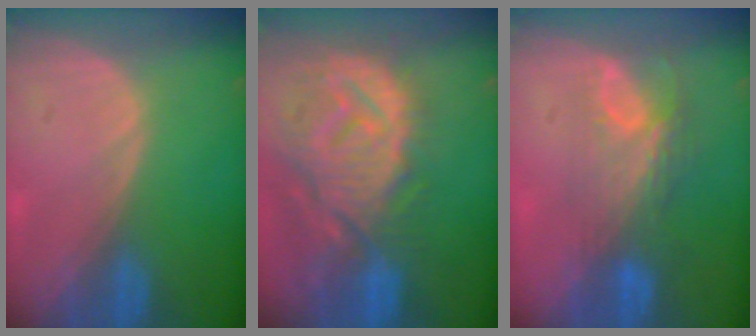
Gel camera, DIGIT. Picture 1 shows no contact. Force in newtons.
{"total": 13.6, "press": 11.8, "slide": 6.7}
{"total": 7.8, "press": 6.8, "slide": 3.8}